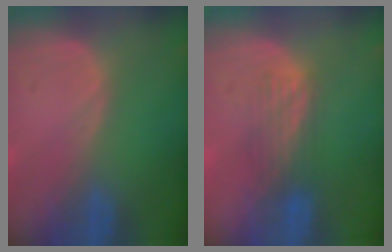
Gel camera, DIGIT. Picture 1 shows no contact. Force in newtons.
{"total": 3.5, "press": 3.5, "slide": 0.0}